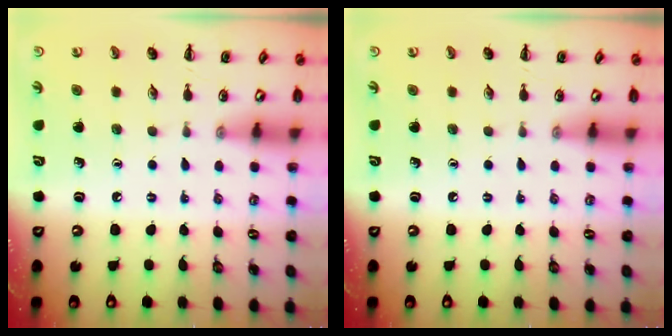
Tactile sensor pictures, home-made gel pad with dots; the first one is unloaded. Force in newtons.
{"total": 0.0}